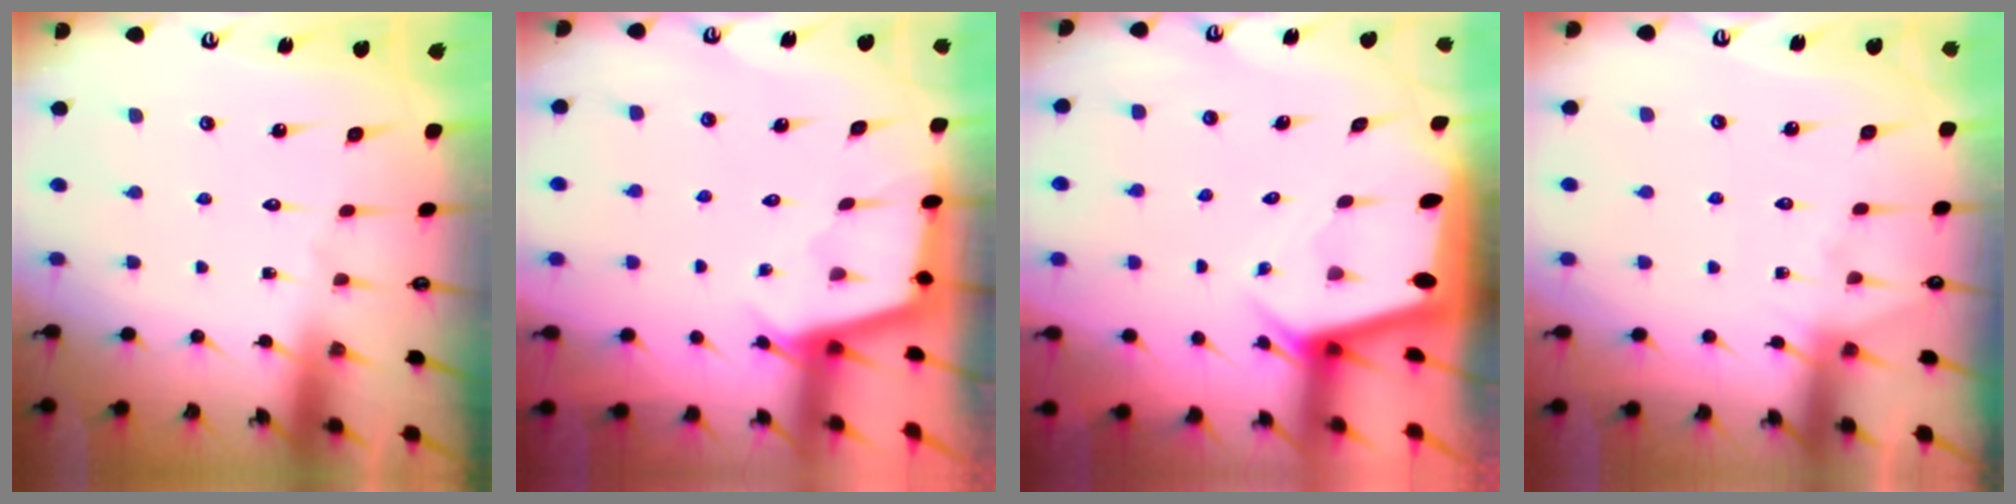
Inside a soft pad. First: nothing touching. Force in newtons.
{"total": 2.4, "press": 2.4, "slide": 0.2}
{"total": 3.4, "press": 3.4, "slide": 0.3}
{"total": 6.3, "press": 6.3, "slide": 0.7}